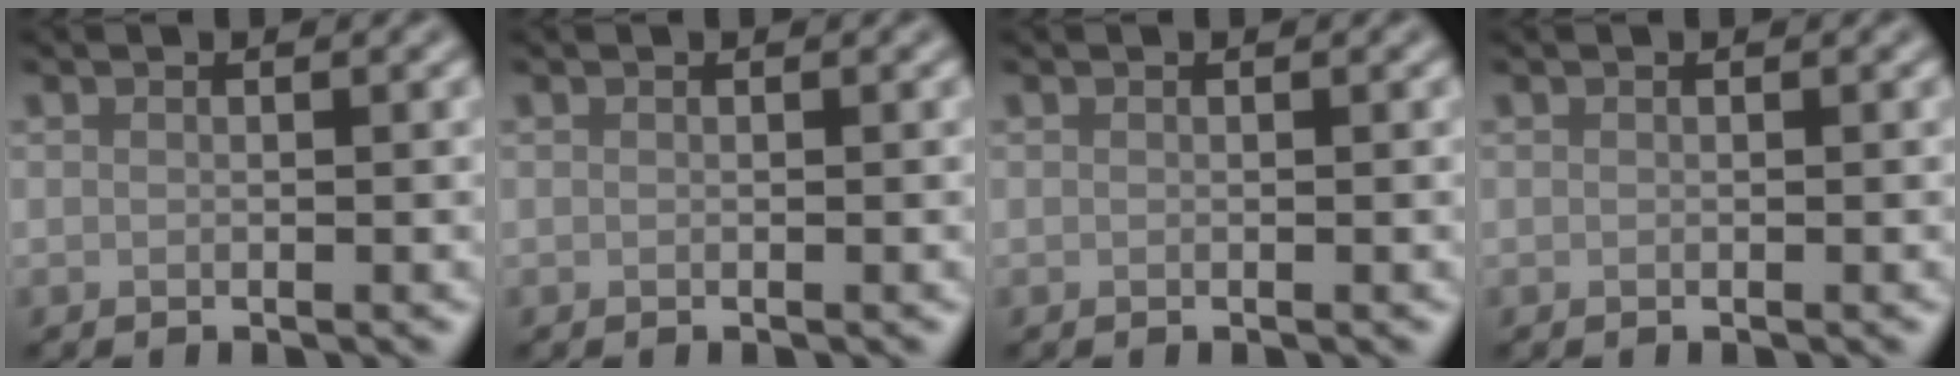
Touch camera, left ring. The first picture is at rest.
{"total": 0.0}
{"total": 0.0}
{"total": 0.0}